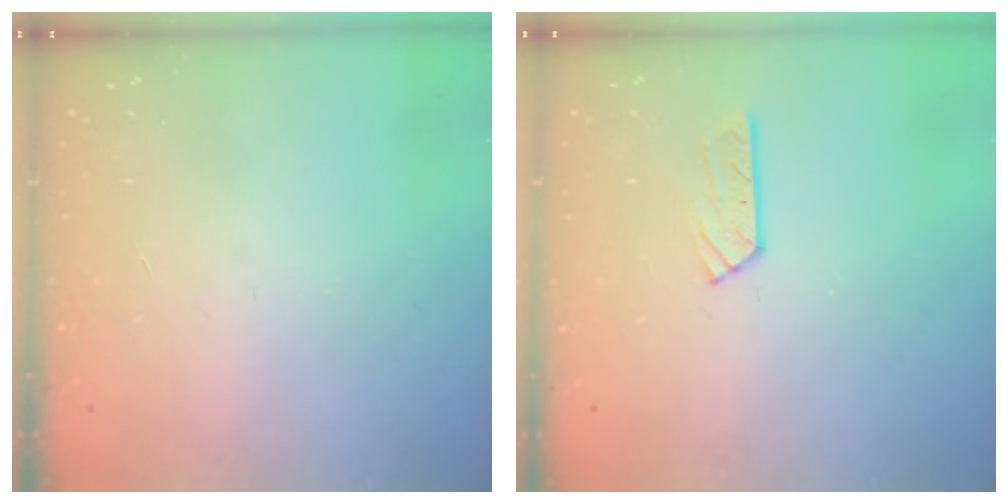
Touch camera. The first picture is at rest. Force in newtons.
{"total": 3.6, "press": 3.6, "slide": 0.4}